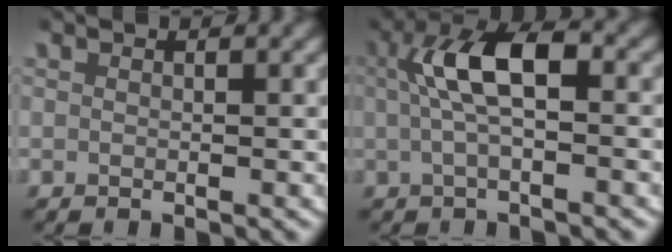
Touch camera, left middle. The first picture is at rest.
{"total": 6.1, "force": [0.4, 2.6, 5.5], "torque": [-0.107, 0.013, 0.002]}